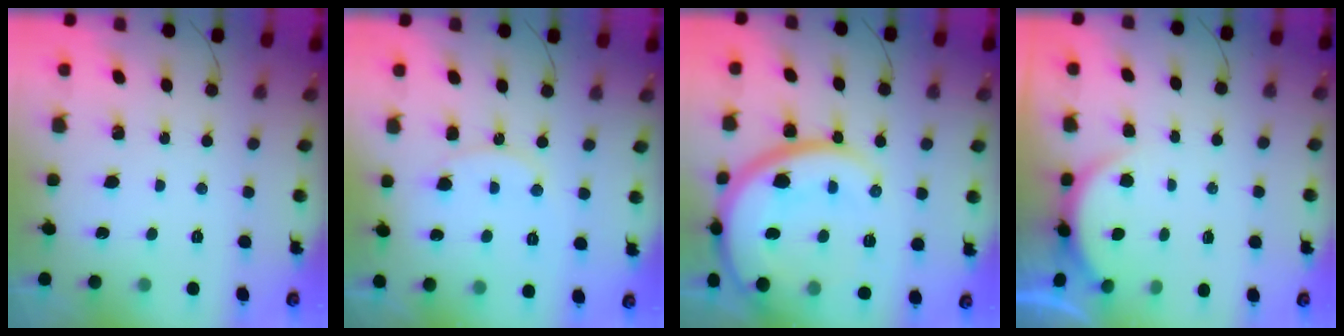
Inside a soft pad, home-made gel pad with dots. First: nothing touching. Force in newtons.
{"total": 10.9, "press": 10.9, "slide": 0.9}
{"total": 23.0, "press": 23.0, "slide": 1.6}
{"total": 2.6, "press": 2.5, "slide": 0.6}